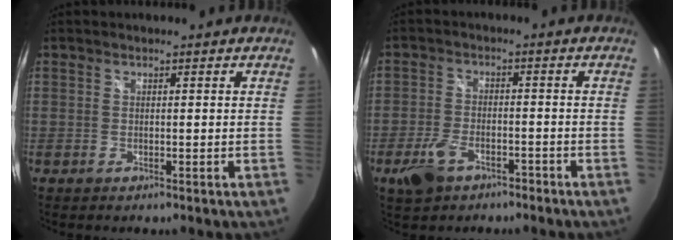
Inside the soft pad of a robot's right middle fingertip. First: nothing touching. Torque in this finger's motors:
{"motor_torque": [-0.21, -0.04, 0.09, 0.02]}